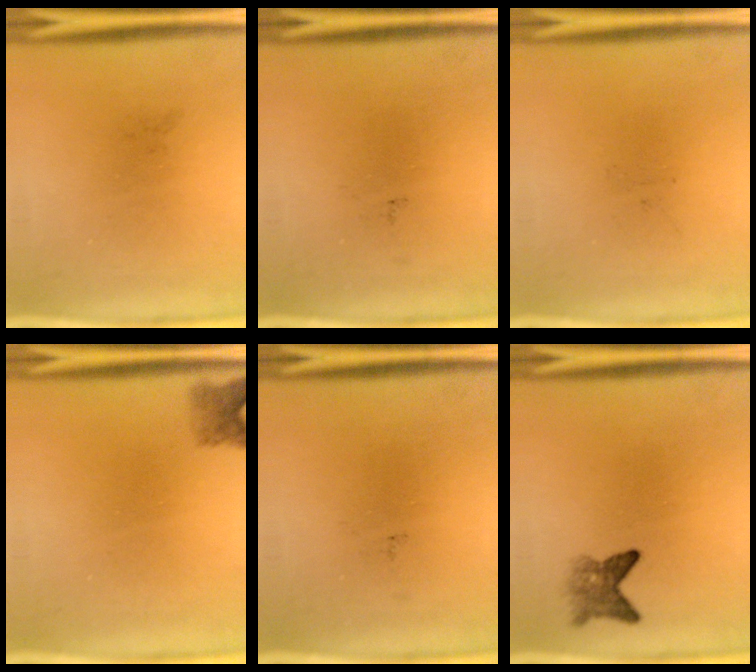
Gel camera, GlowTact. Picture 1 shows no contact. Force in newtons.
{"total": 0.0}
{"total": 0.0}
{"total": 2.3}
{"total": 0.0}
{"total": 2.8}